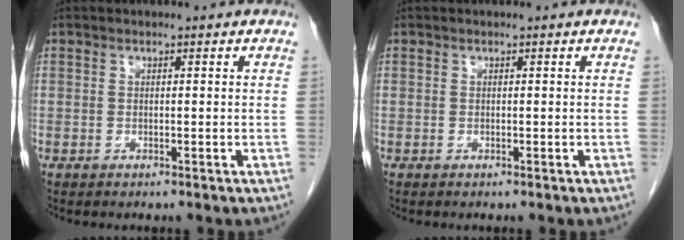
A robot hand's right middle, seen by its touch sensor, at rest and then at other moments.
{"total": 0.0}